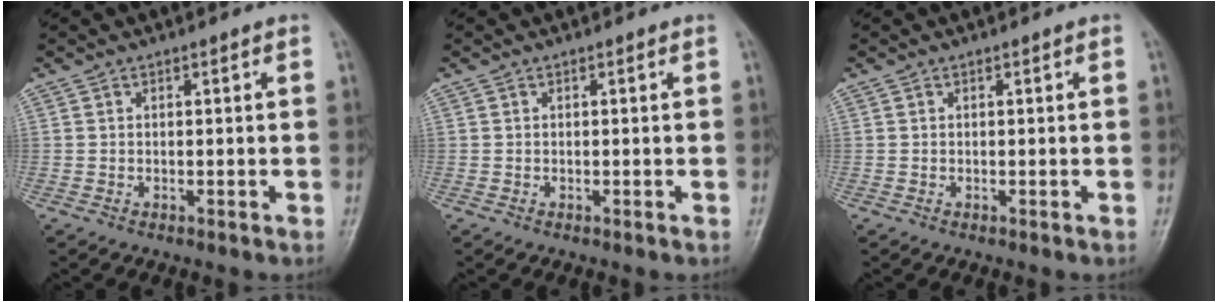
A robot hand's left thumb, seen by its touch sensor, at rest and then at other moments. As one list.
[{"total": 0.0}, {"total": 0.0}]